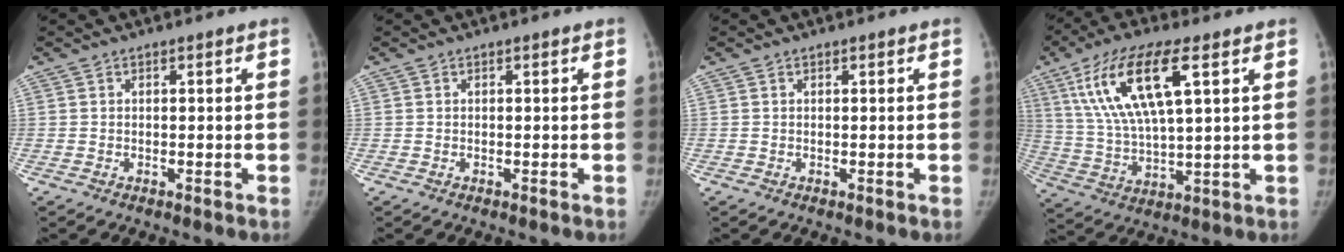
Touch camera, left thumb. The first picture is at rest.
{"total": 0.0}
{"total": 0.0}
{"total": 16.7, "force": [6.7, 5.3, 14.3], "torque": [-0.278, -0.015, 0.128]}